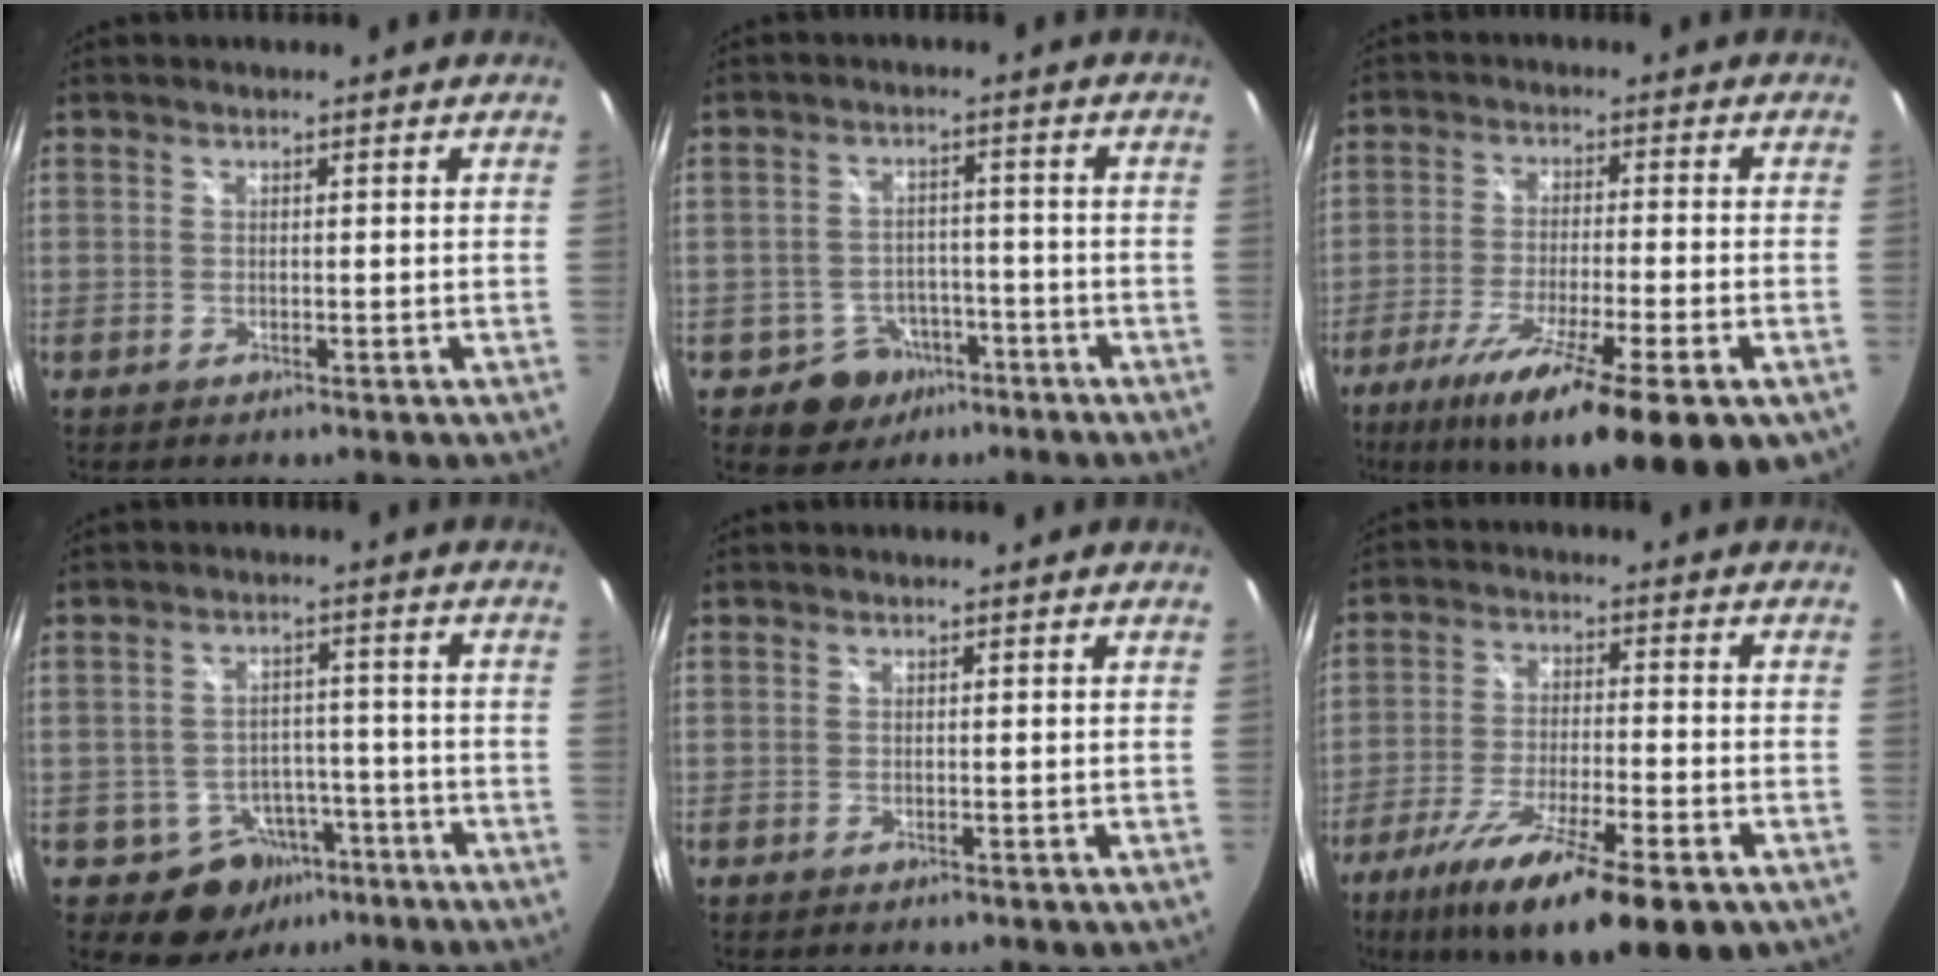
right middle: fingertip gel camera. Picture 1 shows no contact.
{"total": 7.0, "force": [-4.2, 5.5, 0.8], "torque": [-0.026, 0.022, -0.046]}
{"total": 18.2, "force": [-10.4, 3.1, 14.6], "torque": [-0.250, -0.054, -0.167]}
{"total": 8.6, "force": [-5.1, 6.6, 2.1], "torque": [-0.042, 0.022, -0.050]}
{"total": 0.0}
{"total": 17.7, "force": [-10.7, 3.7, 13.6], "torque": [-0.249, -0.048, -0.179]}